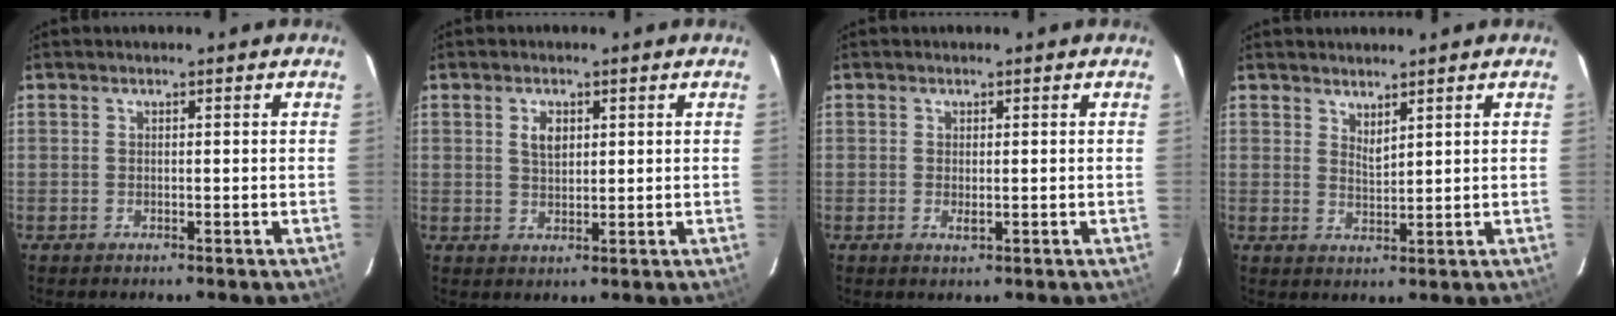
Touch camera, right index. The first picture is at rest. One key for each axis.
{"total": 3.2, "fx": 1.3, "fy": 2.0, "fz": 2.2, "tx": -0.038, "ty": 0.004, "tz": 0.024}
{"total": 1.1, "fx": -0.1, "fy": 0.5, "fz": 1.0, "tx": -0.020, "ty": -0.003, "tz": 0.000}
{"total": 2.5, "fx": 2.2, "fy": 0.5, "fz": 1.2, "tx": -0.020, "ty": -0.001, "tz": 0.037}